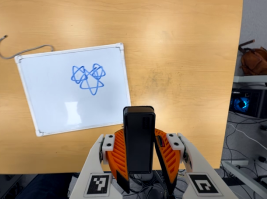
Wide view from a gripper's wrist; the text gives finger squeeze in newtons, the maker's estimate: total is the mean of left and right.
{"total": 5.8, "left": 5.1, "right": 6.5}